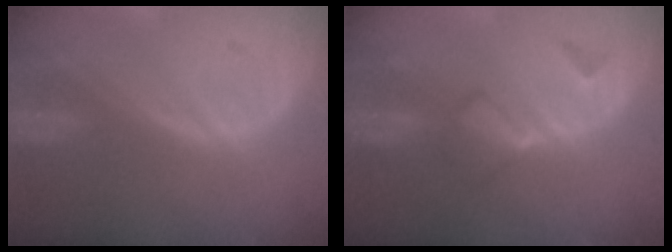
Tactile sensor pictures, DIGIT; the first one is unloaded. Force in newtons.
{"total": 5.0, "press": 4.4, "slide": 2.4}